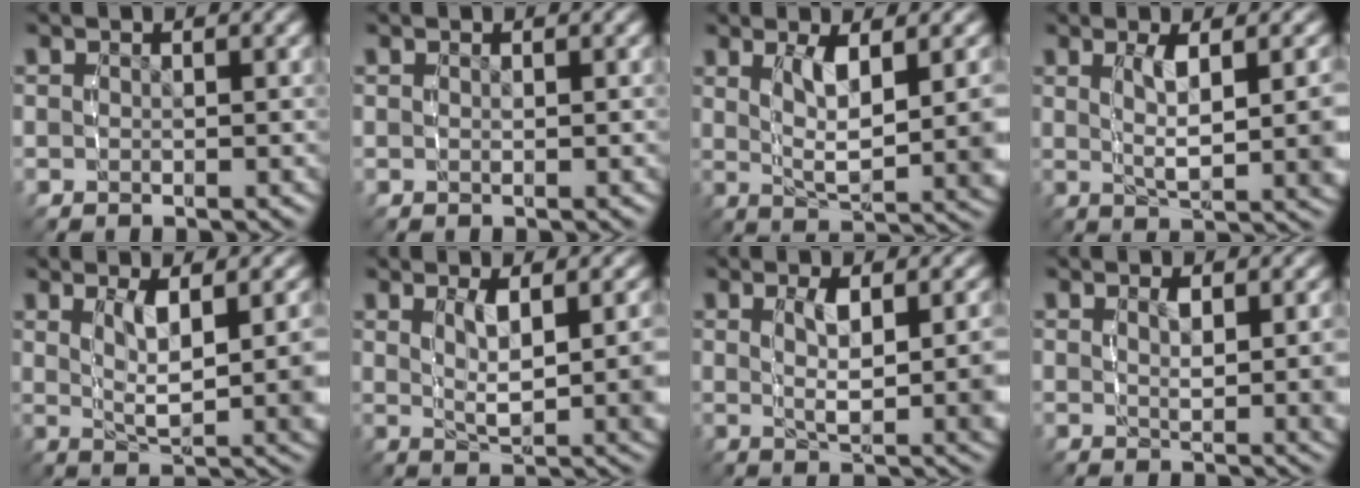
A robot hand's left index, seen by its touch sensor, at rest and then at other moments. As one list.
[{"total": 0.0}, {"total": 5.1, "force": [1.2, 0.7, 4.9], "torque": [-0.070, -0.008, 0.025]}, {"total": 4.6, "force": [1.2, 0.5, 4.4], "torque": [-0.067, -0.004, 0.025]}, {"total": 4.6, "force": [1.3, 0.5, 4.4], "torque": [-0.063, -0.007, 0.026]}, {"total": 4.1, "force": [1.3, 0.4, 3.8], "torque": [-0.058, -0.007, 0.028]}, {"total": 4.0, "force": [1.2, 0.3, 3.8], "torque": [-0.057, -0.005, 0.023]}, {"total": 2.2, "force": [1.2, -0.4, 1.8], "torque": [-0.022, -0.008, 0.023]}]